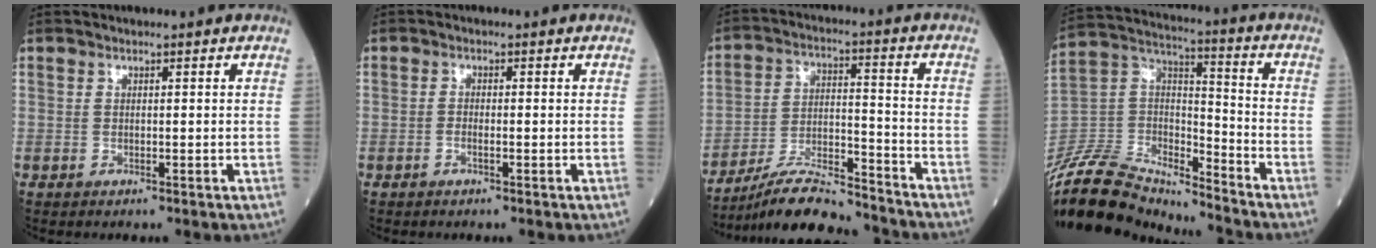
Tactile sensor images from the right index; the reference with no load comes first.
{"total": 1.2, "force": [-0.5, 0.4, 1.0], "torque": [-0.021, 0.002, -0.010]}
{"total": 12.3, "force": [-11.4, 1.2, 4.5], "torque": [-0.079, 0.006, -0.200]}
{"total": 20.3, "force": [-19.1, 4.2, 5.4], "torque": [-0.117, 0.030, -0.339]}